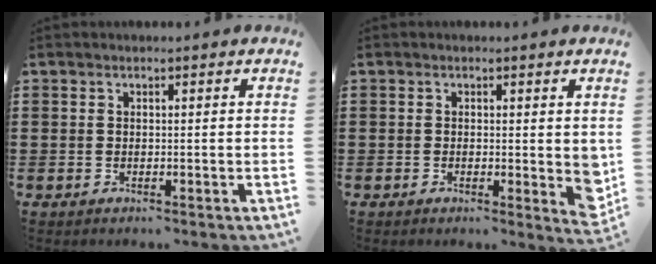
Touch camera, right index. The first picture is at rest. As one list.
[{"total": 2.1, "force": [0.0, 0.8, 2.0], "torque": [-0.021, -0.008, -0.001]}]